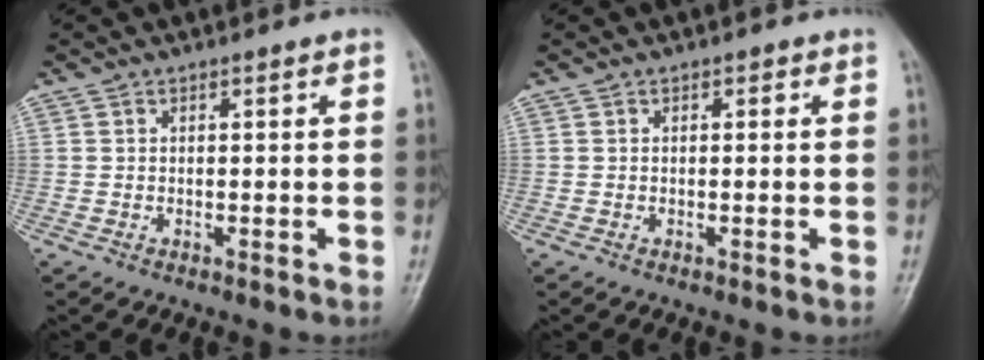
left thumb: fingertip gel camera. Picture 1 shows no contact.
{"total": 0.6, "force": [0.2, 0.4, 0.3], "torque": [0.003, 0.001, -0.002]}